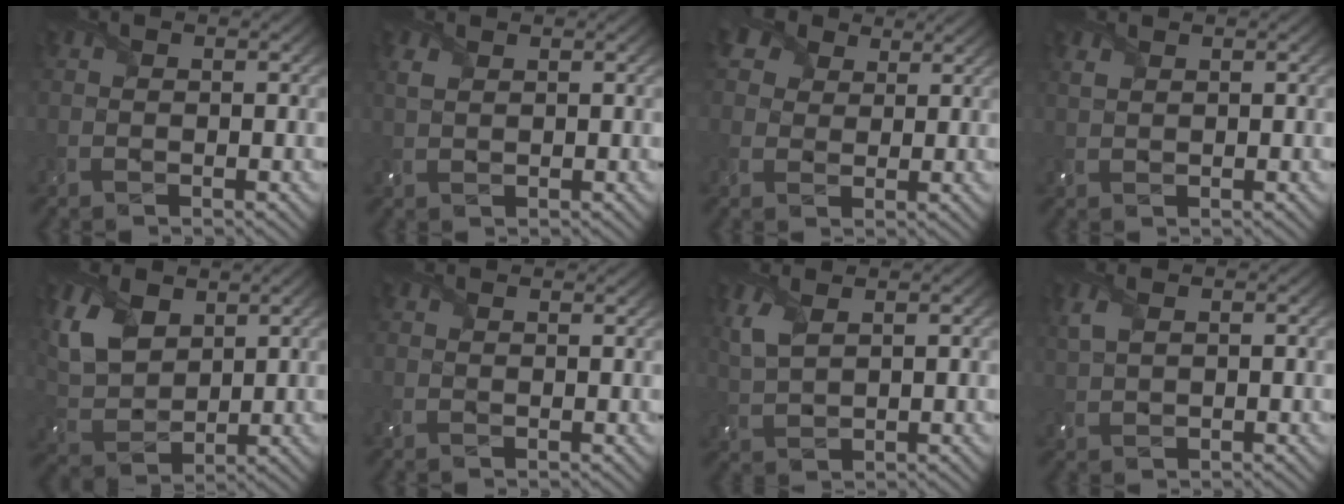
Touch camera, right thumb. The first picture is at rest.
{"total": 1.7, "force": [1.0, 0.8, 1.1], "torque": [-0.035, 0.001, 0.024]}
{"total": 6.5, "force": [4.0, 4.3, 2.7], "torque": [-0.097, 0.015, 0.074]}
{"total": 1.3, "force": [1.0, 0.6, 0.7], "torque": [-0.026, 0.000, 0.024]}
{"total": 8.5, "force": [4.2, 5.2, 5.2], "torque": [-0.148, 0.001, 0.086]}
{"total": 1.3, "force": [1.1, 0.4, 0.6], "torque": [-0.021, 0.001, 0.018]}
{"total": 3.9, "force": [2.2, 1.6, 2.9], "torque": [-0.088, 0.004, 0.051]}
{"total": 2.7, "force": [1.4, 1.2, 2.0], "torque": [-0.062, 0.004, 0.033]}